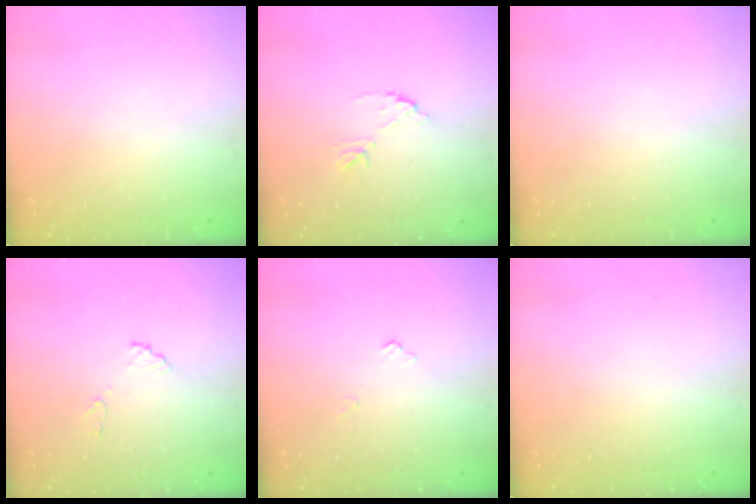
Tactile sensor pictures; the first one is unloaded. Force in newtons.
{"total": 6.5, "press": 6.4, "slide": 0.5}
{"total": 0.0}
{"total": 8.3, "press": 8.2, "slide": 0.7}
{"total": 5.5, "press": 5.5, "slide": 0.5}
{"total": 0.0}